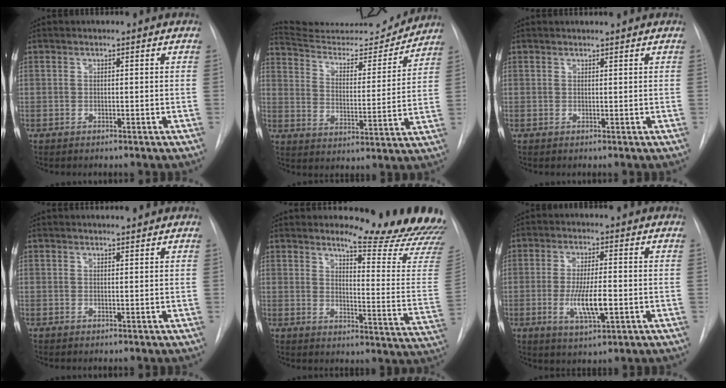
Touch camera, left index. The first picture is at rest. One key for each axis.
{"total": 16.9, "fx": 16.5, "fy": 1.8, "fz": 2.9, "tx": -0.046, "ty": -0.025, "tz": 0.247}
{"total": 1.7, "fx": 1.7, "fy": -0.1, "fz": 0.3, "tx": -0.005, "ty": 0.008, "tz": 0.025}
{"total": 2.7, "fx": 2.6, "fy": 0.0, "fz": 0.6, "tx": -0.008, "ty": 0.010, "tz": 0.034}
{"total": 16.9, "fx": 16.0, "fy": 0.6, "fz": 5.3, "tx": -0.059, "ty": -0.142, "tz": 0.174}
{"total": 7.2, "fx": -1.4, "fy": 1.3, "fz": 6.9, "tx": -0.131, "ty": -0.014, "tz": -0.023}